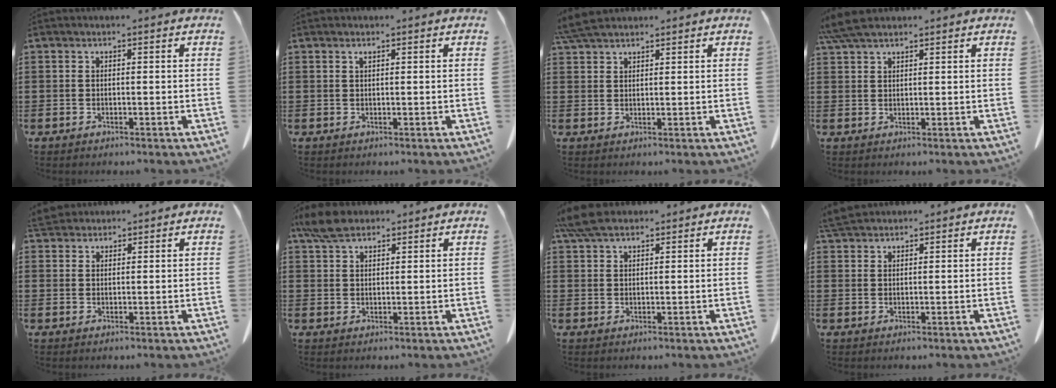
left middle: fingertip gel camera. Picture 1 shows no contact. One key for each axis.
{"total": 0.7, "fx": 0.5, "fy": 0.1, "fz": 0.5, "tx": -0.012, "ty": -0.001, "tz": 0.011}
{"total": 4.4, "fx": 3.8, "fy": 0.9, "fz": 1.9, "tx": -0.048, "ty": -0.004, "tz": 0.075}
{"total": 4.6, "fx": 3.7, "fy": 1.0, "fz": 2.5, "tx": -0.059, "ty": -0.001, "tz": 0.072}
{"total": 3.1, "fx": 2.9, "fy": 0.8, "fz": 0.6, "tx": -0.021, "ty": -0.003, "tz": 0.058}
{"total": 4.9, "fx": 3.8, "fy": 2.2, "fz": 2.2, "tx": -0.047, "ty": 0.000, "tz": 0.072}
{"total": 5.2, "fx": 4.2, "fy": 1.6, "fz": 2.6, "tx": -0.062, "ty": 0.000, "tz": 0.081}
{"total": 3.4, "fx": 3.1, "fy": 0.7, "fz": 1.1, "tx": -0.031, "ty": -0.002, "tz": 0.062}